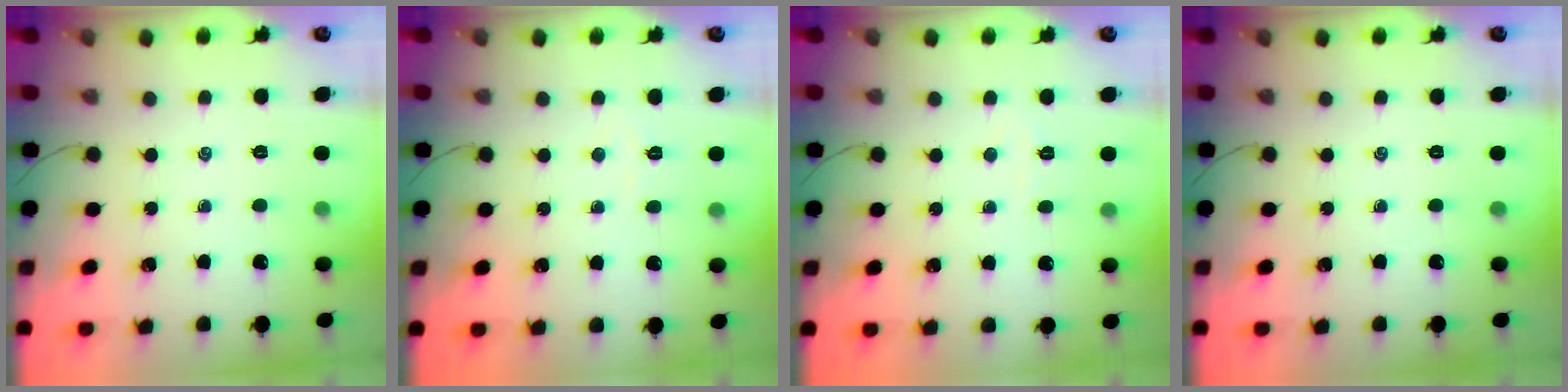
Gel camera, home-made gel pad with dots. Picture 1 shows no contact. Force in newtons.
{"total": 2.4, "press": 2.3, "slide": 0.6}
{"total": 2.4, "press": 2.3, "slide": 0.6}
{"total": 0.0}